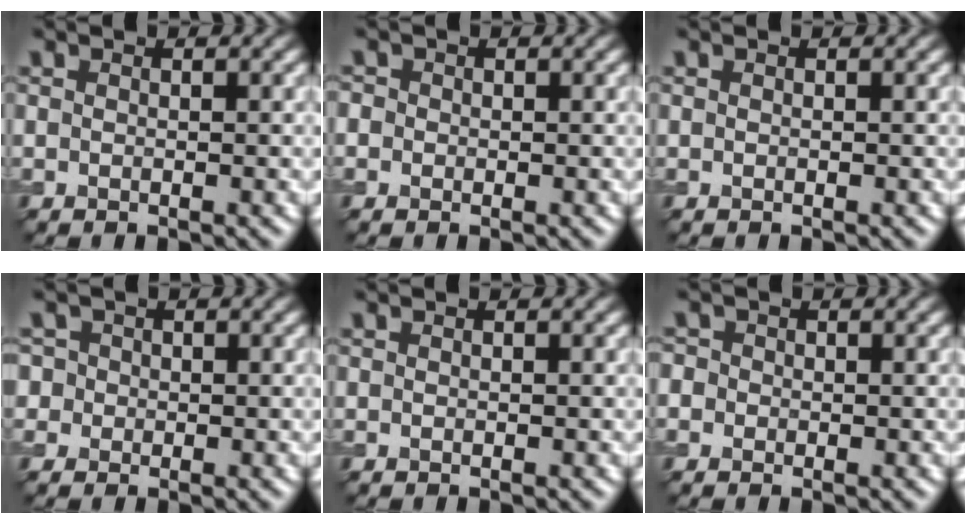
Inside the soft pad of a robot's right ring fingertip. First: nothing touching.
{"total": 0.7, "force": [0.0, 0.7, 0.1], "torque": [-0.003, 0.004, -0.004]}
{"total": 0.0}
{"total": 2.4, "force": [0.4, 2.2, 0.6], "torque": [0.010, 0.024, -0.023]}
{"total": 0.0}
{"total": 1.2, "force": [-0.1, 1.1, 0.2], "torque": [-0.001, 0.008, -0.014]}